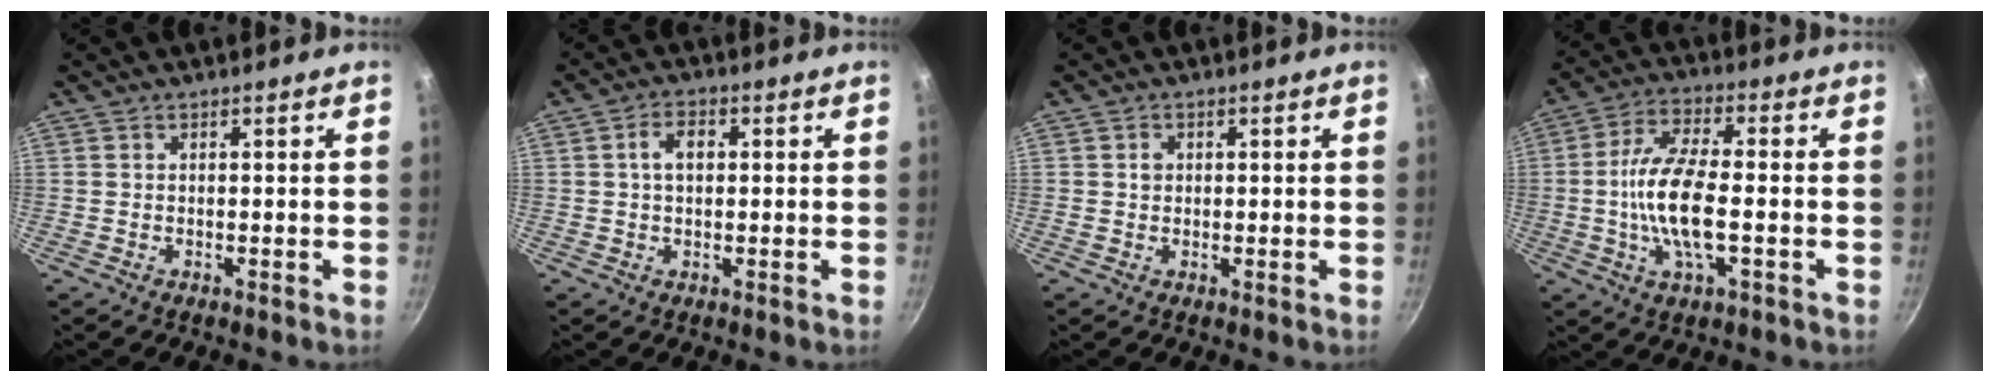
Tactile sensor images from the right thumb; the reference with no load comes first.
{"total": 4.0, "force": [0.7, 2.5, 3.0], "torque": [-0.052, 0.011, 0.010]}
{"total": 1.4, "force": [0.4, 1.2, 0.6], "torque": [-0.003, 0.001, 0.006]}
{"total": 12.7, "force": [-1.5, 4.7, 11.7], "torque": [-0.241, 0.014, -0.030]}